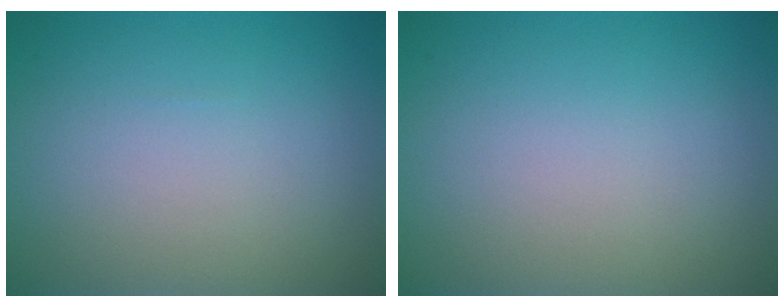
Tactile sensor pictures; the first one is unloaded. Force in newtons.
{"total": 0.0}